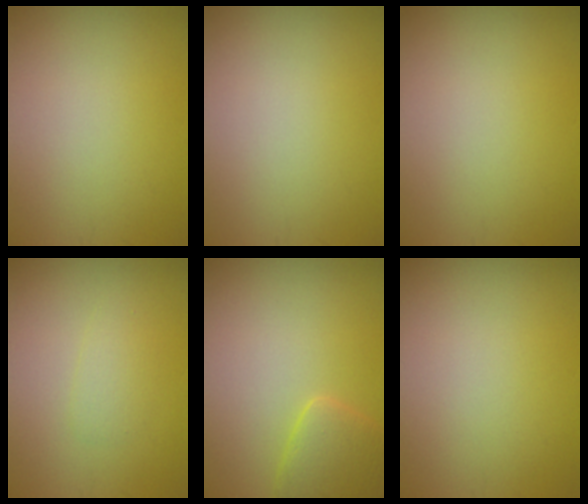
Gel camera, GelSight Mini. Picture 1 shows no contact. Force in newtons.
{"total": 0.0}
{"total": 0.0}
{"total": 1.3, "press": 1.3, "slide": 0.0}
{"total": 2.9, "press": 2.9, "slide": 0.2}
{"total": 0.0}